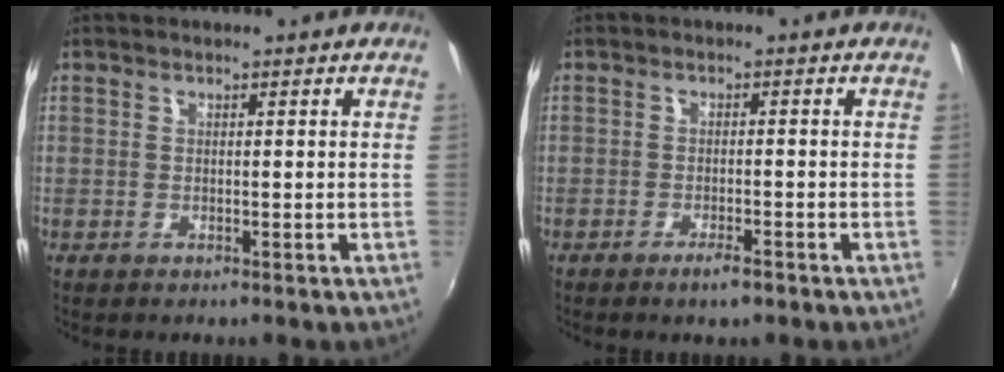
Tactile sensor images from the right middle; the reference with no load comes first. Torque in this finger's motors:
{"motor_torque": [-0.07, -1.36, 0.02, -0.01]}